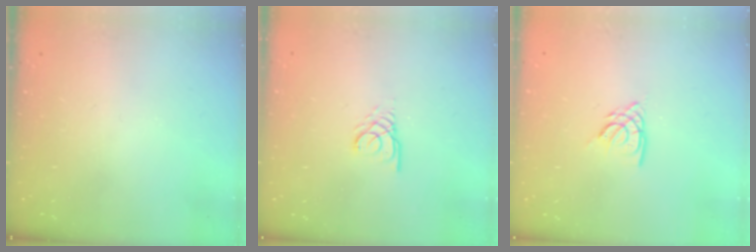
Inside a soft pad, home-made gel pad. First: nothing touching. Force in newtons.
{"total": 2.2, "press": 2.2, "slide": 0.2}
{"total": 3.8, "press": 3.7, "slide": 0.4}